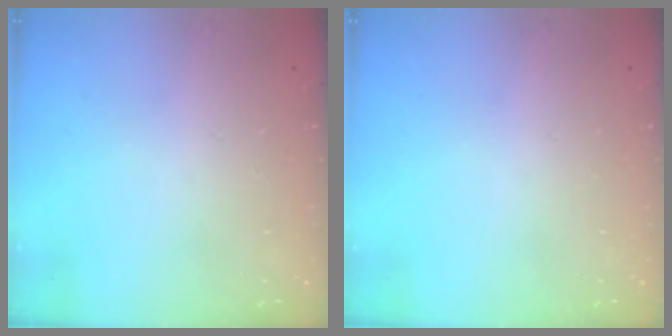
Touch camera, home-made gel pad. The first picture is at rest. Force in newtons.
{"total": 0.0}